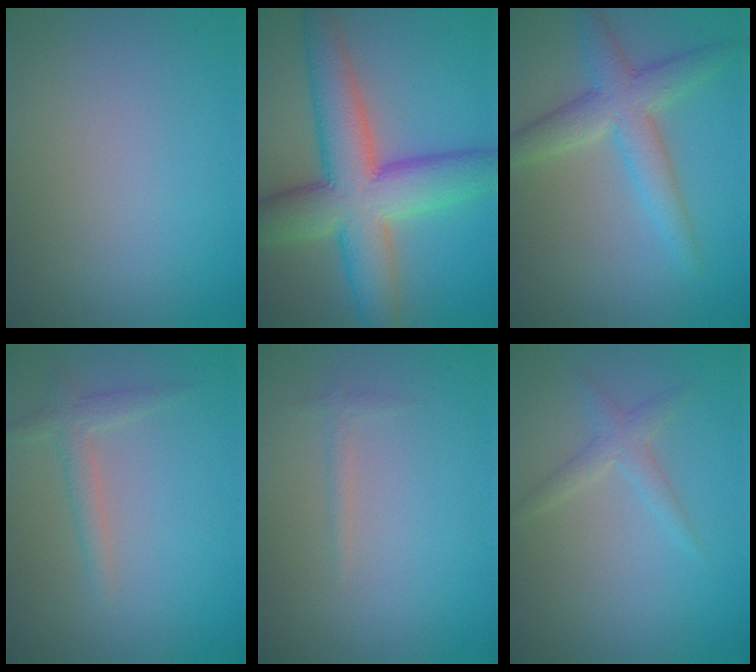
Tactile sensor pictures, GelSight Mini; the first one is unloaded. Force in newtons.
{"total": 10.8, "press": 10.8, "slide": 0.6}
{"total": 4.7, "press": 4.7, "slide": 0.1}
{"total": 2.0, "press": 2.0, "slide": 0.2}
{"total": 0.8, "press": 0.8, "slide": 0.0}
{"total": 1.8, "press": 1.8, "slide": 0.1}